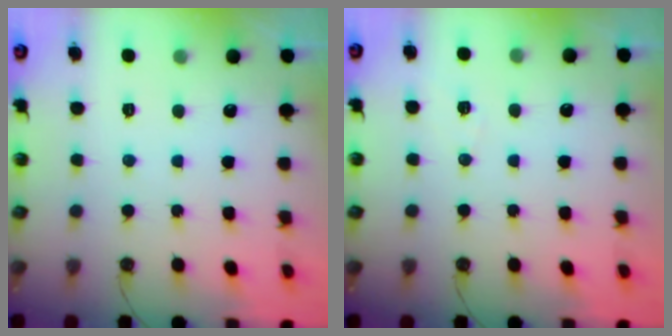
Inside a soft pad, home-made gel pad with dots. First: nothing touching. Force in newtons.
{"total": 2.7, "press": 2.3, "slide": 1.4}